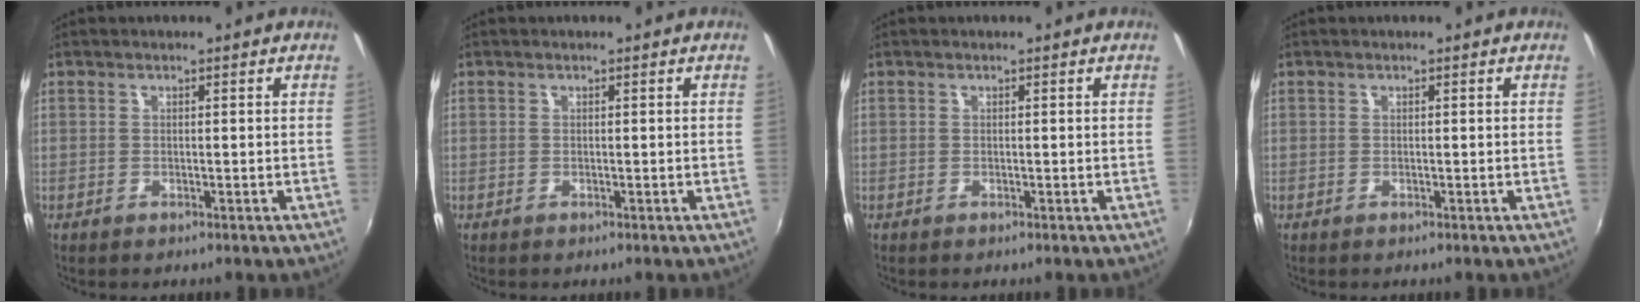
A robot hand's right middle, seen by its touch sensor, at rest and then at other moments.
{"total": 0.0}
{"total": 0.0}
{"total": 0.0}